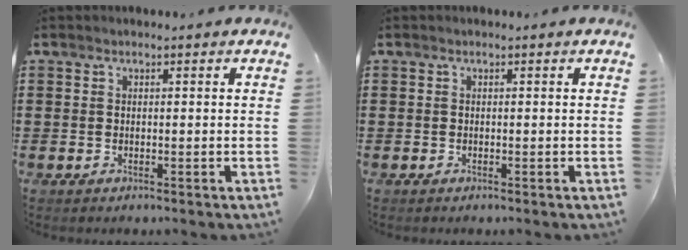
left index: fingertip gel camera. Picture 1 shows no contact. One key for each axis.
{"total": 0.0}